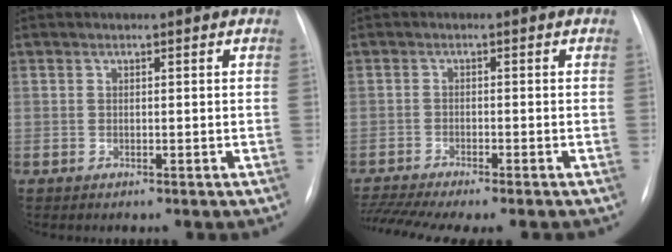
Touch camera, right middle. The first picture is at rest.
{"total": 10.3, "force": [-8.8, 0.6, 5.3], "torque": [-0.084, -0.002, -0.136]}